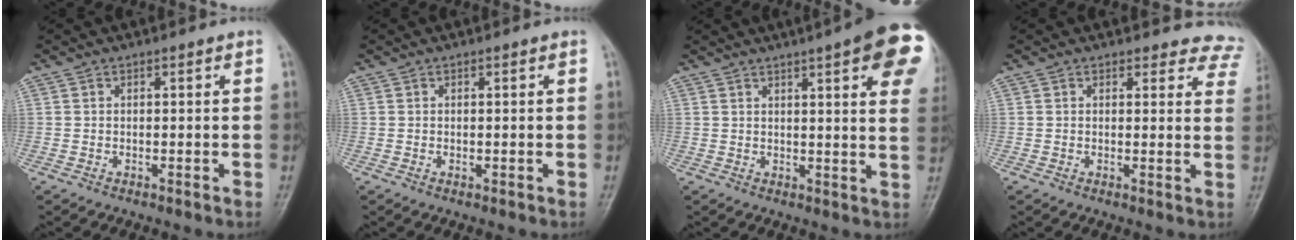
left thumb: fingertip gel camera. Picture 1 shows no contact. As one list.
[{"total": 0.6, "force": [0.0, 0.3, 0.5], "torque": [-0.011, 0.004, 0.004]}, {"total": 17.8, "force": [8.7, 3.9, 15.0], "torque": [-0.178, -0.015, 0.094]}, {"total": 8.7, "force": [8.1, 3.4, 0.0], "torque": [0.062, -0.040, 0.050]}]